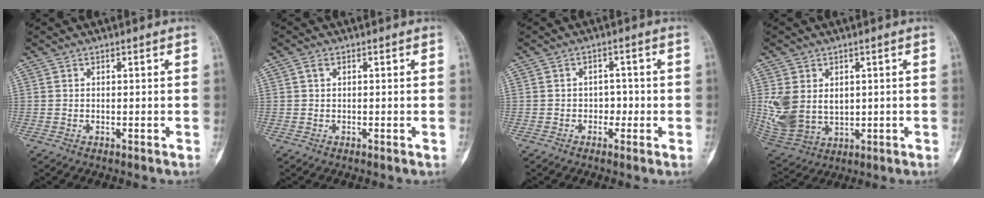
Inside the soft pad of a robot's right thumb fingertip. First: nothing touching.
{"total": 1.1, "force": [0.3, 0.8, 0.8], "torque": [-0.011, 0.004, 0.002]}
{"total": 2.4, "force": [-0.8, 2.0, 1.1], "torque": [0.011, 0.010, -0.020]}
{"total": 11.3, "force": [1.4, 8.5, 7.3], "torque": [-0.141, -0.012, 0.051]}